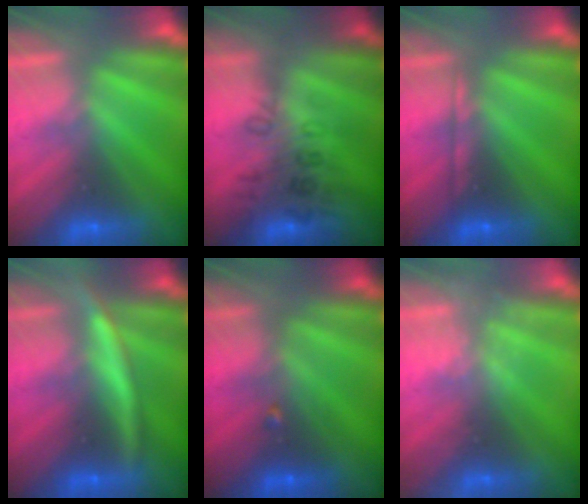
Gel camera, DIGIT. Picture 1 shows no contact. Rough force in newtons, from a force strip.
{"total": 2.8}
{"total": 2.1}
{"total": 2.9}
{"total": 1.9}
{"total": 2.2}